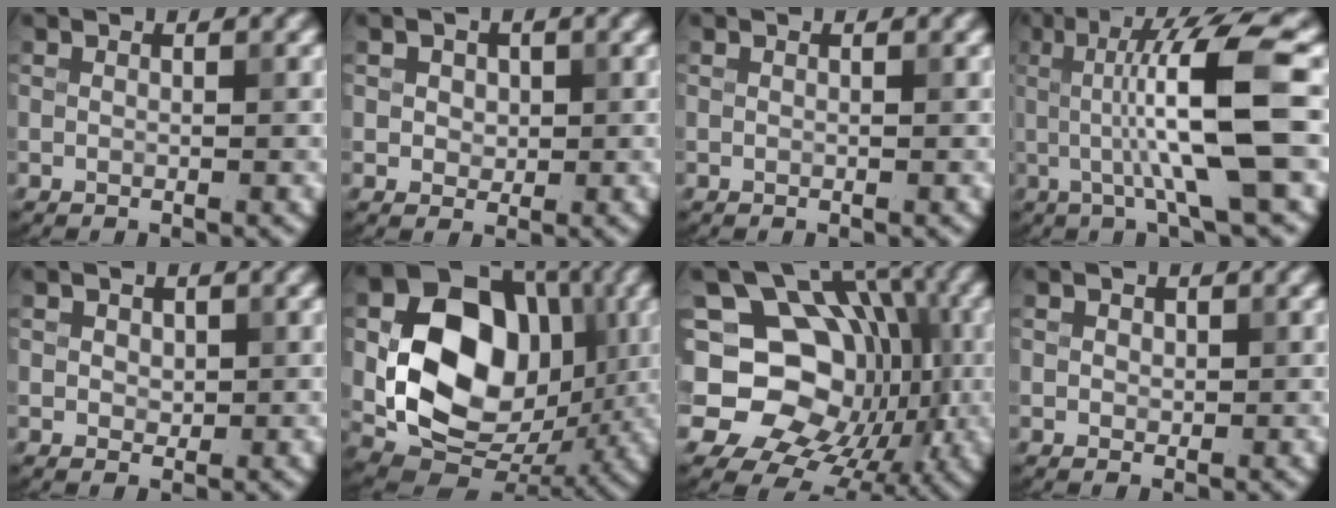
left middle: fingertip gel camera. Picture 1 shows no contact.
{"total": 1.6, "force": [0.4, 1.3, 0.7], "torque": [-0.011, 0.004, 0.003]}
{"total": 0.0}
{"total": 9.1, "force": [0.3, 1.4, 9.0], "torque": [-0.137, 0.002, 0.006]}
{"total": 1.1, "force": [0.3, 1.0, 0.5], "torque": [-0.008, -0.004, 0.006]}
{"total": 14.0, "force": [0.8, 10.6, 9.1], "torque": [-0.142, -0.017, 0.015]}
{"total": 14.8, "force": [-1.1, 12.3, 8.2], "torque": [-0.122, 0.005, -0.034]}
{"total": 0.7, "force": [0.2, 0.7, 0.2], "torque": [0.000, -0.004, 0.004]}